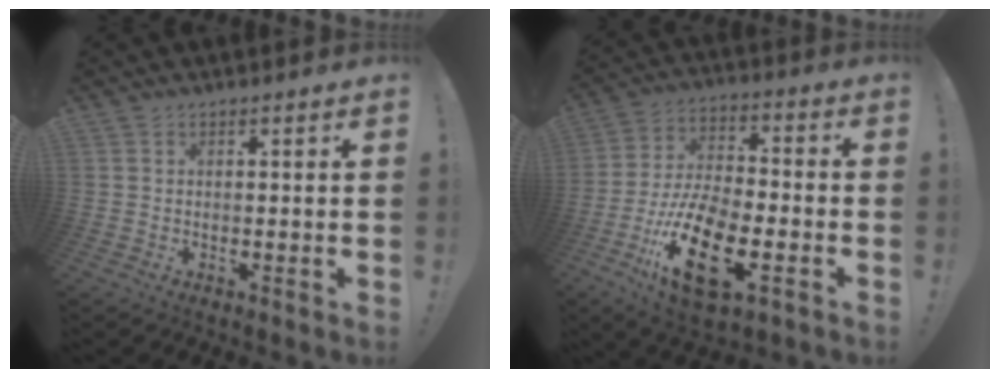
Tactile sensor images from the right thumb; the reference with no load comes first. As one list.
[{"total": 20.2, "force": [-8.6, 9.4, 15.6], "torque": [-0.302, 0.042, -0.139]}]